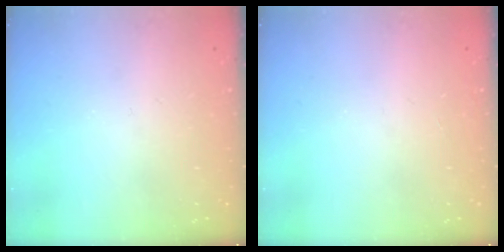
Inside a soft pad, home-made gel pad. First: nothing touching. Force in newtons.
{"total": 0.0}